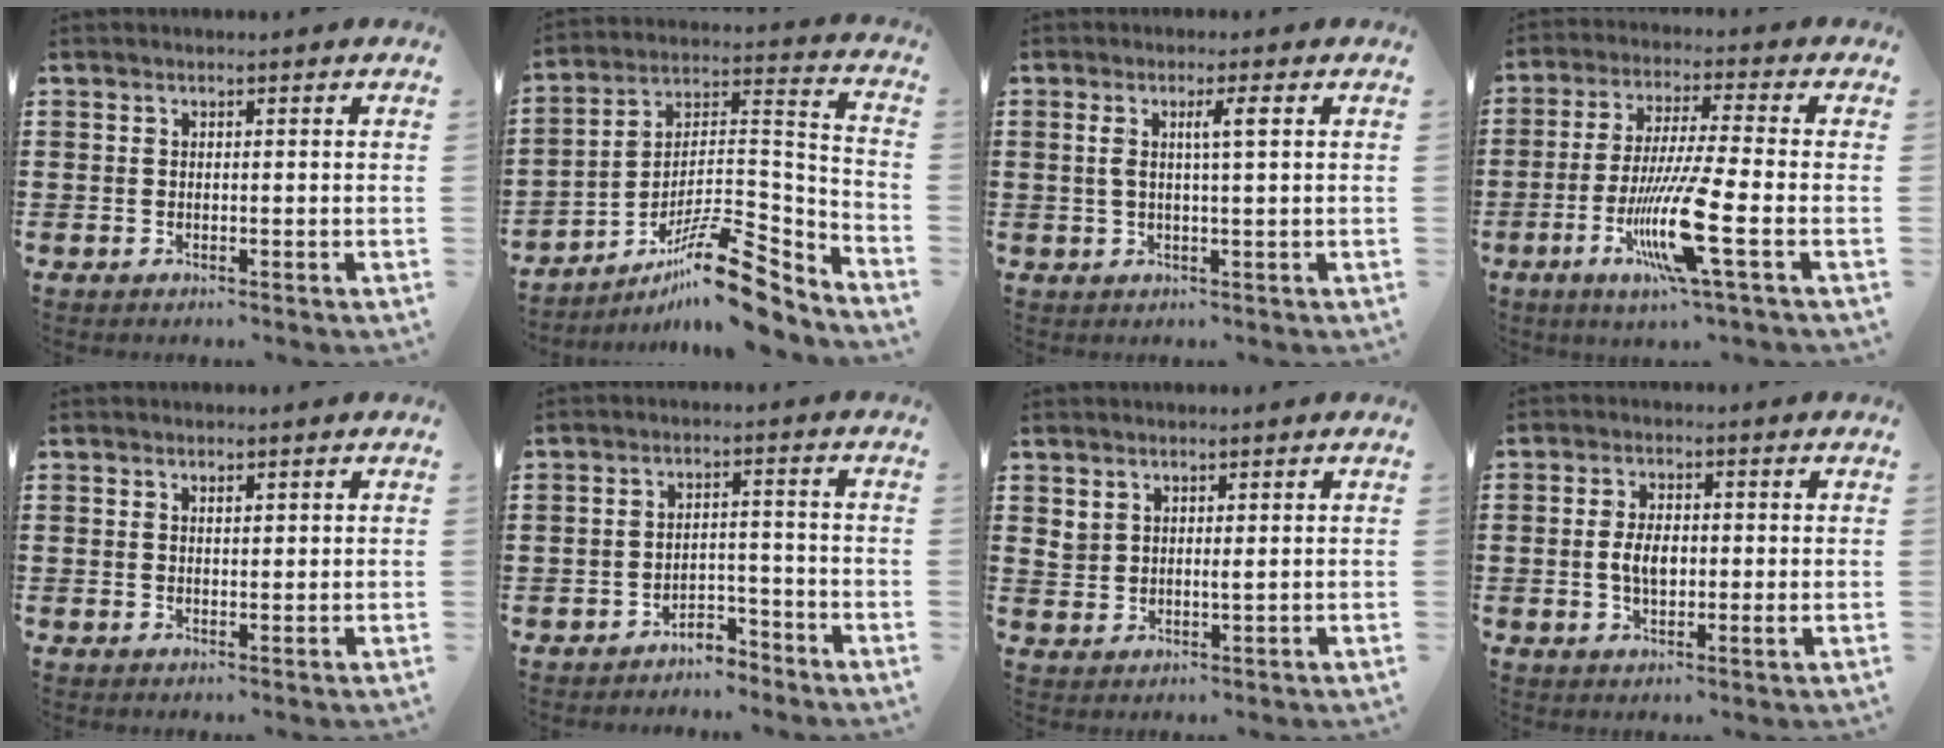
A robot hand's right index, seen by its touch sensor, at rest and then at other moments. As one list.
[{"total": 14.3, "force": [-10.5, 3.2, 9.2], "torque": [-0.129, 0.040, -0.189]}, {"total": 3.4, "force": [0.8, 0.2, 3.3], "torque": [-0.065, 0.001, 0.009]}, {"total": 12.3, "force": [-4.6, 0.8, 11.4], "torque": [-0.233, -0.014, -0.091]}, {"total": 0.9, "force": [0.7, 0.3, 0.4], "torque": [-0.009, 0.002, 0.013]}, {"total": 3.5, "force": [-3.4, 0.7, 0.2], "torque": [-0.008, 0.005, -0.071]}, {"total": 1.9, "force": [1.5, 0.9, 0.7], "torque": [-0.018, 0.002, 0.030]}, {"total": 4.2, "force": [-0.2, 1.8, 3.8], "torque": [-0.071, -0.002, -0.008]}]